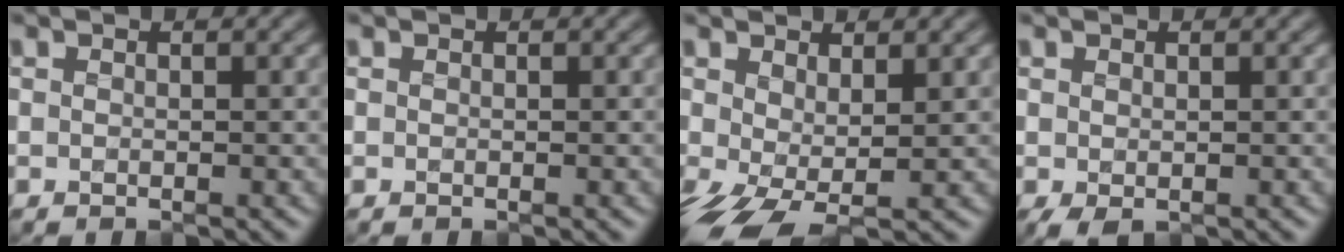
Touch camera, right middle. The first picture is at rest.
{"total": 0.0}
{"total": 3.7, "force": [-1.0, 1.2, 3.4], "torque": [-0.083, -0.015, -0.015]}
{"total": 0.7, "force": [-0.3, 0.0, 0.7], "torque": [-0.022, -0.004, 0.002]}